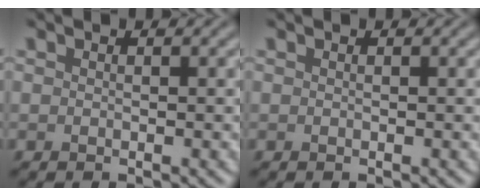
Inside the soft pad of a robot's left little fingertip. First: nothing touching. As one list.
[{"total": 0.0}]